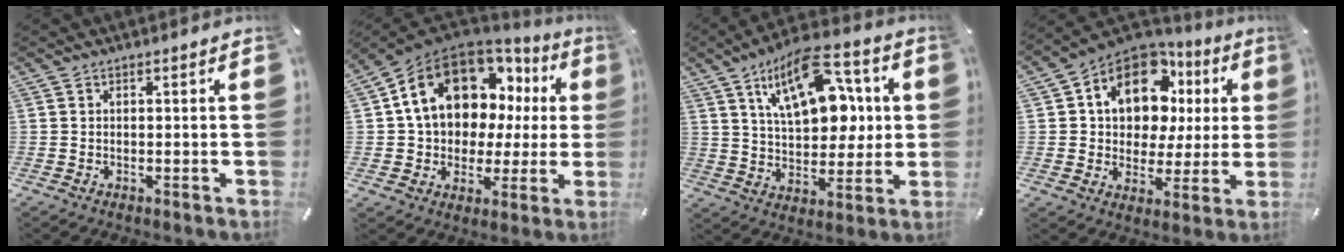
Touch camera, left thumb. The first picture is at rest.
{"total": 18.1, "force": [6.9, 13.3, 10.1], "torque": [-0.177, -0.035, 0.129]}
{"total": 19.8, "force": [8.3, 11.0, 14.2], "torque": [-0.234, -0.026, 0.140]}
{"total": 13.8, "force": [6.3, 10.2, 6.9], "torque": [-0.118, -0.035, 0.116]}